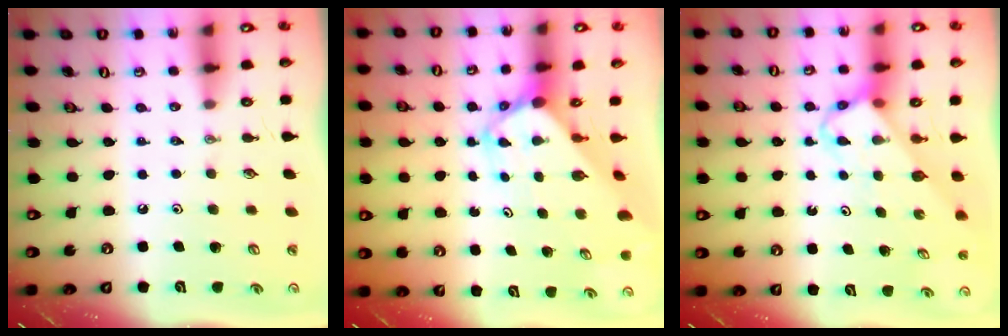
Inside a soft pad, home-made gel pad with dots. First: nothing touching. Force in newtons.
{"total": 3.0, "press": 2.9, "slide": 0.4}
{"total": 3.7, "press": 3.7, "slide": 0.1}